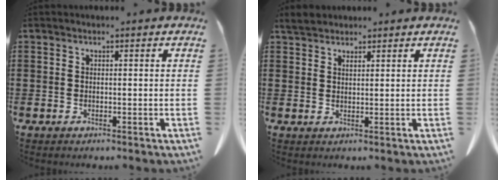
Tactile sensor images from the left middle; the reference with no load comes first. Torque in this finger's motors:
{"motor_torque": [0.01, 0.01, 0.02, 0.02]}